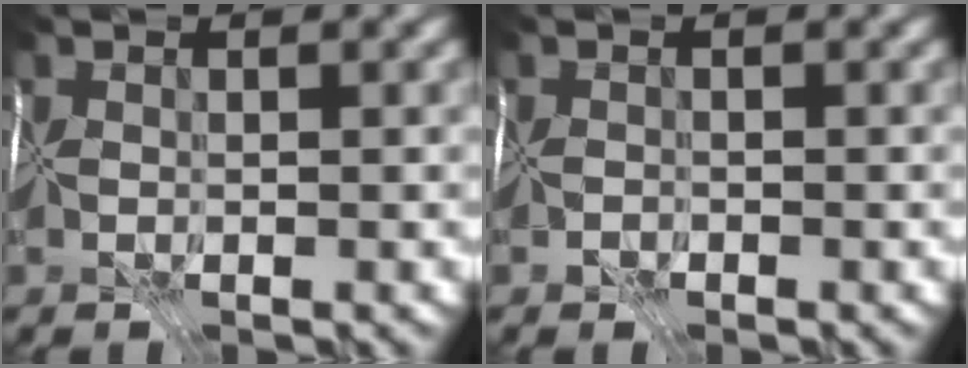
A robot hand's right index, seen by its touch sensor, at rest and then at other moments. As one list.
[{"total": 1.7, "force": [-1.5, 0.9, 0.3], "torque": [-0.001, -0.004, -0.022]}]